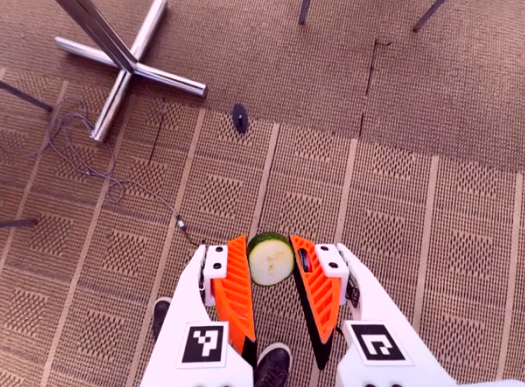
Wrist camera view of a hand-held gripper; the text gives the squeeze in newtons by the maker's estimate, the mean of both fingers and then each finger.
{"total": 7.3, "left": 7.0, "right": 7.6}